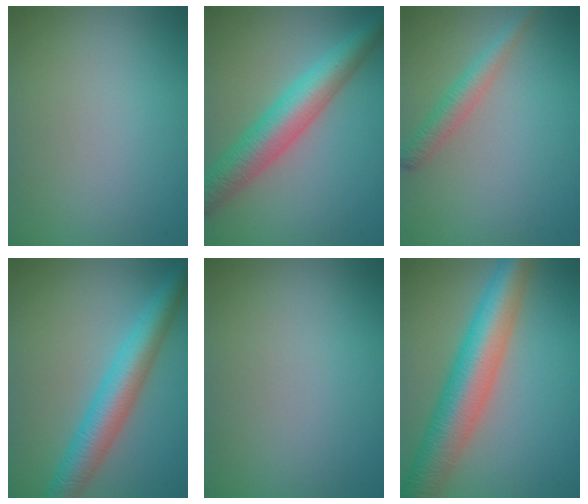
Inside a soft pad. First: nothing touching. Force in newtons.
{"total": 6.4, "press": 6.4, "slide": 0.2}
{"total": 2.5, "press": 2.5, "slide": 0.1}
{"total": 5.9, "press": 5.9, "slide": 0.0}
{"total": 0.0}
{"total": 8.4, "press": 8.4, "slide": 0.3}